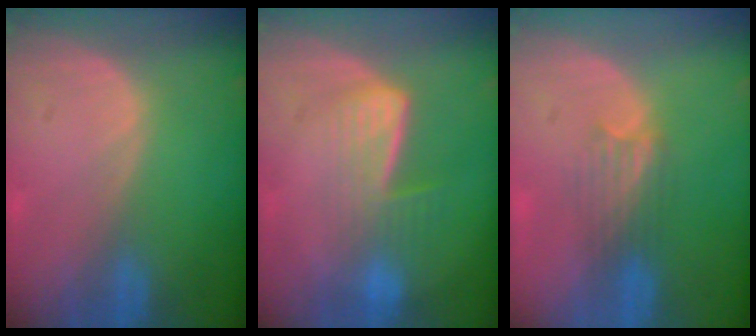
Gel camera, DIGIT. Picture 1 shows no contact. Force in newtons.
{"total": 7.0, "press": 5.9, "slide": 3.8}
{"total": 3.2, "press": 3.0, "slide": 1.2}